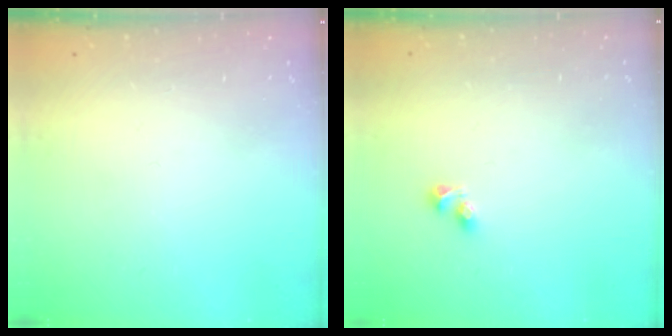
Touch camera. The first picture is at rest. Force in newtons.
{"total": 2.1, "press": 1.7, "slide": 1.1}